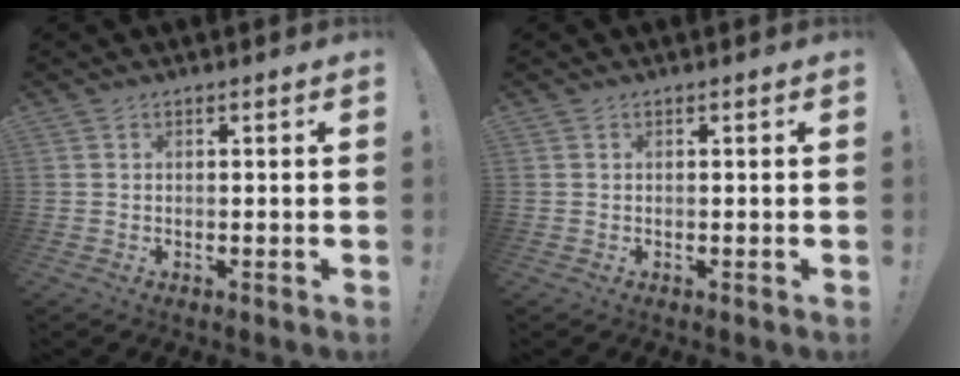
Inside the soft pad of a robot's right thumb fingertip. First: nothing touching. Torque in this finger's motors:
{"motor_torque": [0.00, 0.00, 0.00, 0.00, 0.00]}